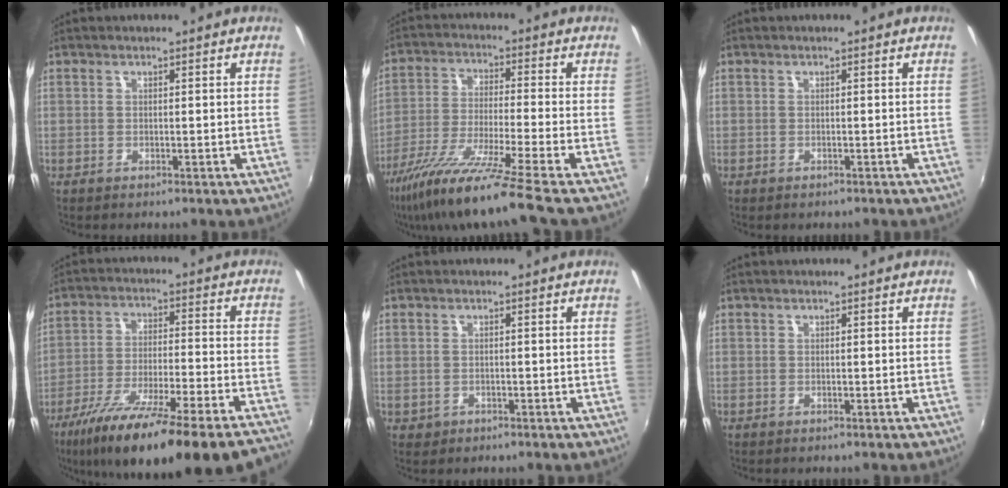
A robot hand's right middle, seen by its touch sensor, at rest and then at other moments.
{"total": 14.9, "force": [-11.7, -2.2, 9.0], "torque": [-0.177, -0.040, -0.210]}
{"total": 0.8, "force": [-0.7, 0.2, 0.3], "torque": [-0.010, -0.002, -0.007]}
{"total": 26.2, "force": [-21.2, 1.0, 15.3], "torque": [-0.261, -0.077, -0.325]}
{"total": 1.5, "force": [-0.5, 1.2, 0.6], "torque": [-0.014, -0.001, -0.004]}
{"total": 0.0}